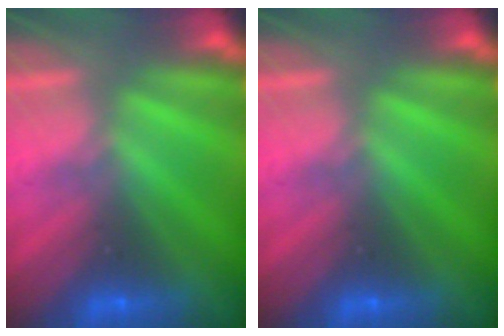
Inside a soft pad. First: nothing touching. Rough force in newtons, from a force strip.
{"total": 0.0}